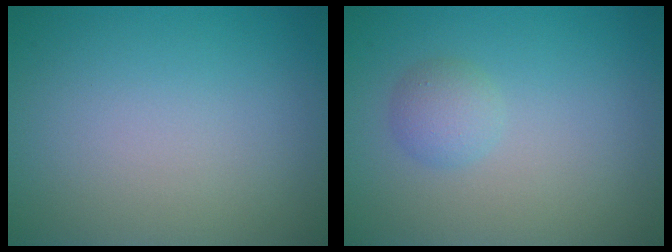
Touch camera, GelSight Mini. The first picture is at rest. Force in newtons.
{"total": 1.7, "press": 1.7, "slide": 0.1}